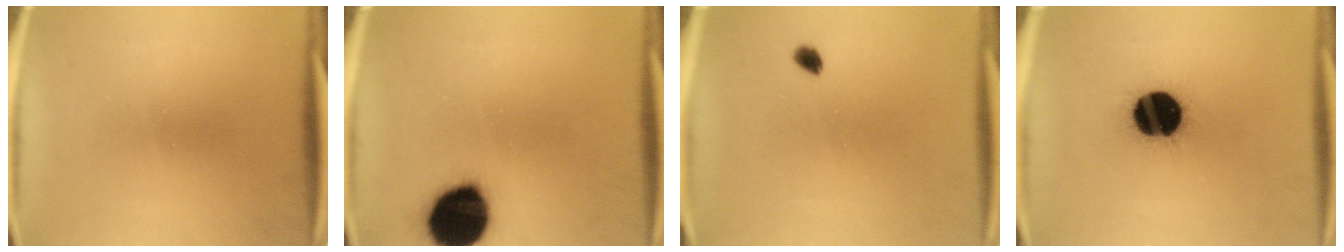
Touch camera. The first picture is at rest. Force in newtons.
{"total": 18.2}
{"total": 1.7}
{"total": 19.7}